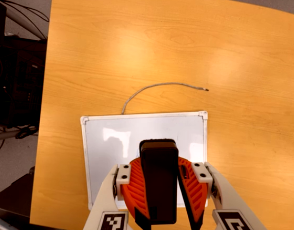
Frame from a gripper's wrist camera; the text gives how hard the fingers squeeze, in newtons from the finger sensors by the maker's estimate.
{"total": 12.5, "left": 10.7, "right": 14.4}